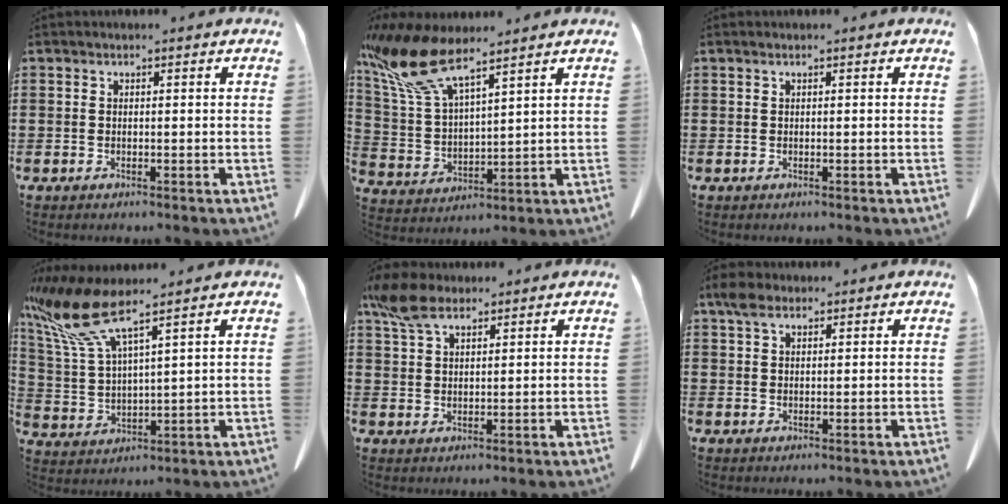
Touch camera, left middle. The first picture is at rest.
{"total": 11.8, "force": [8.2, 3.3, 7.8], "torque": [-0.195, -0.035, 0.144]}
{"total": 0.0}
{"total": 10.8, "force": [7.6, 2.1, 7.4], "torque": [-0.189, -0.038, 0.130]}
{"total": 6.3, "force": [4.4, 2.8, 3.5], "torque": [-0.083, 0.001, 0.084]}
{"total": 3.3, "force": [2.2, 1.8, 1.8], "torque": [-0.042, 0.008, 0.041]}